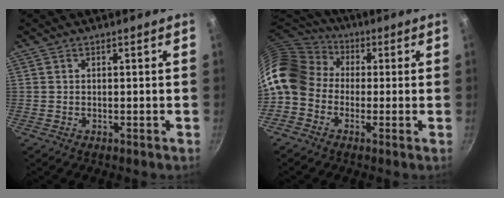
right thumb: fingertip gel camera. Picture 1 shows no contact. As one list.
[{"total": 15.9, "force": [0.4, 13.0, 9.2], "torque": [-0.173, 0.042, -0.014]}]